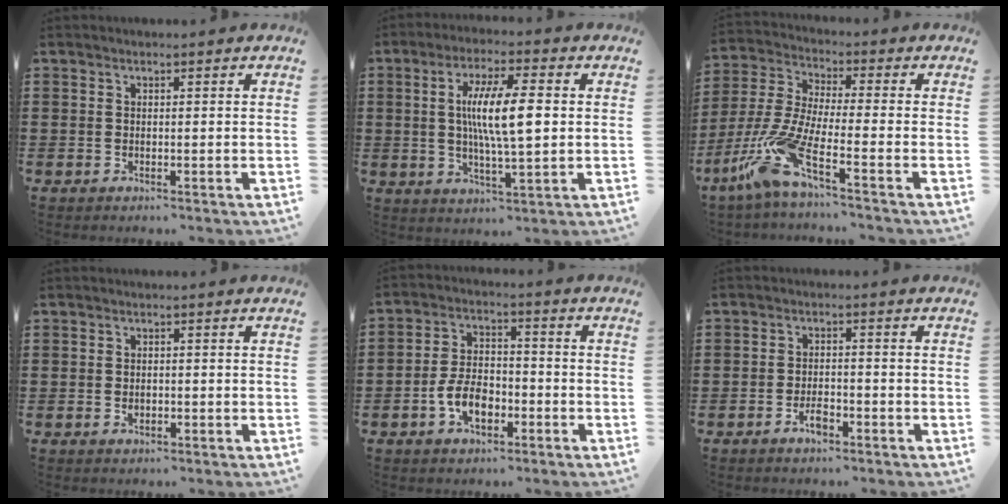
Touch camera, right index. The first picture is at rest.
{"total": 9.8, "force": [1.1, 1.9, 9.6], "torque": [-0.183, 0.000, 0.015]}
{"total": 10.1, "force": [-6.2, 1.6, 7.8], "torque": [-0.208, -0.022, -0.134]}
{"total": 1.1, "force": [-0.3, 0.6, 0.8], "torque": [-0.018, -0.002, -0.006]}
{"total": 6.7, "force": [-2.6, 3.8, 4.9], "torque": [-0.113, 0.001, -0.053]}
{"total": 3.1, "force": [-1.7, 1.3, 2.2], "torque": [-0.038, 0.004, -0.032]}